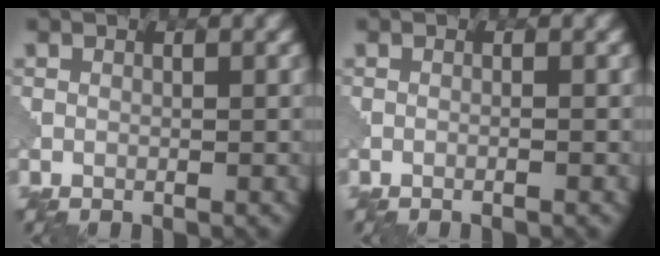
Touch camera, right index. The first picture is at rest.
{"total": 0.8, "force": [-0.2, 0.5, 0.6], "torque": [0.017, -0.002, -0.029]}